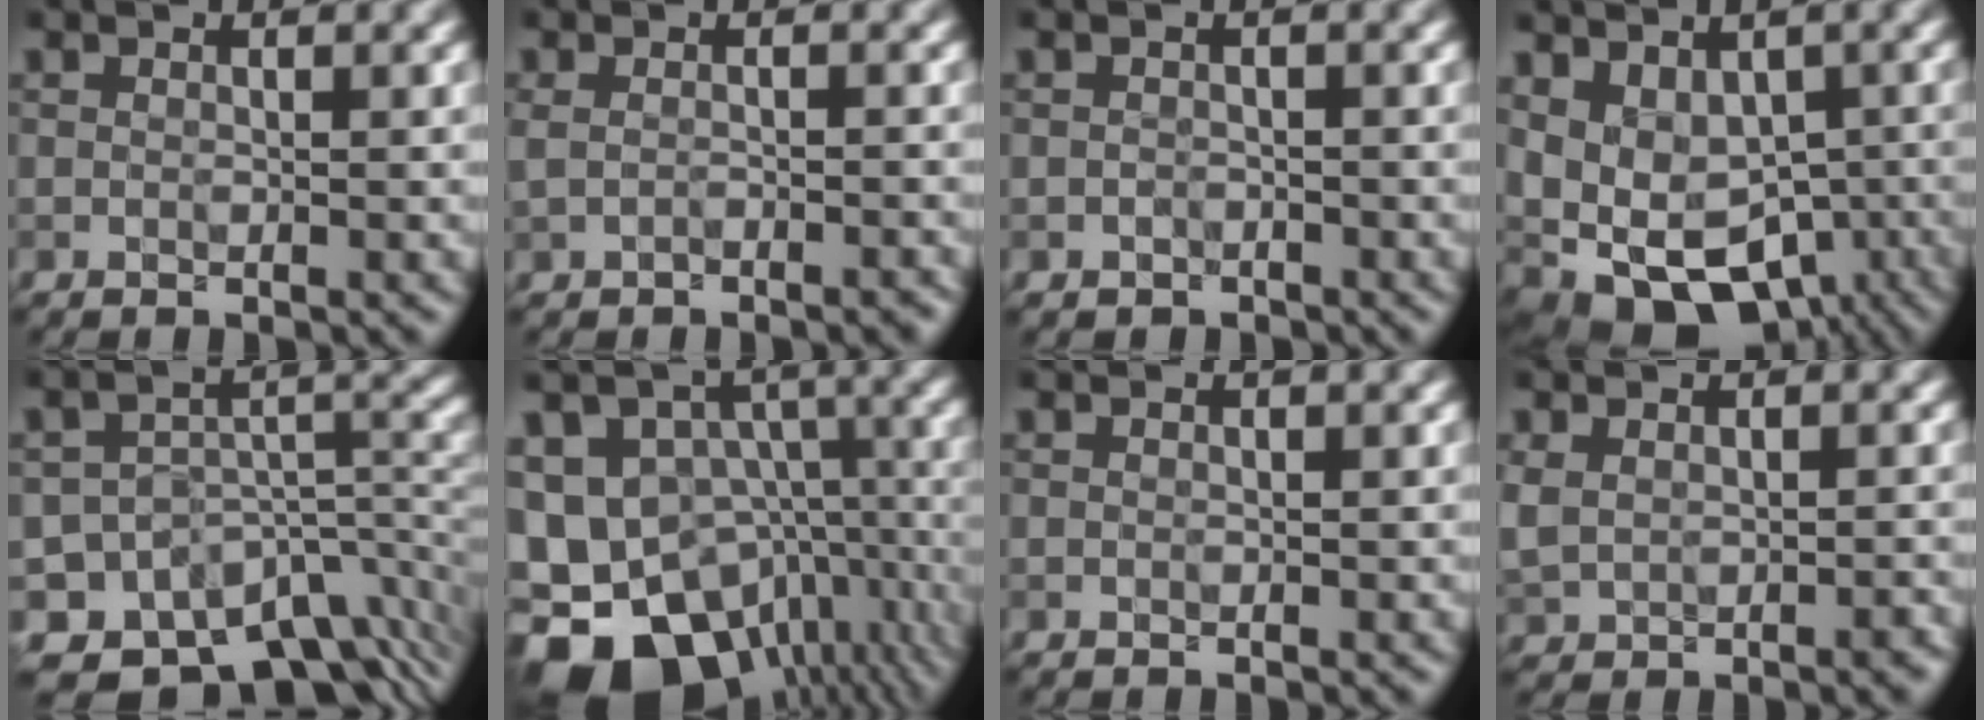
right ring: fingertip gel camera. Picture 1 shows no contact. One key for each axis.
{"total": 1.3, "fx": -0.8, "fy": 0.6, "fz": 0.8, "tx": -0.021, "ty": -0.002, "tz": -0.016}
{"total": 0.9, "fx": -0.6, "fy": 0.6, "fz": 0.0, "tx": 0.006, "ty": 0.000, "tz": -0.010}
{"total": 13.3, "fx": -5.5, "fy": 9.2, "fz": 7.9, "tx": -0.135, "ty": -0.028, "tz": -0.048}
{"total": 10.8, "fx": -8.2, "fy": 5.4, "fz": 4.4, "tx": -0.053, "ty": 0.005, "tz": -0.108}
{"total": 17.0, "fx": -6.7, "fy": 13.0, "fz": 8.8, "tx": -0.174, "ty": -0.024, "tz": -0.078}
{"total": 0.0}
{"total": 2.6, "fx": -0.2, "fy": 2.0, "fz": 1.7, "tx": -0.037, "ty": -0.011, "tz": 0.003}